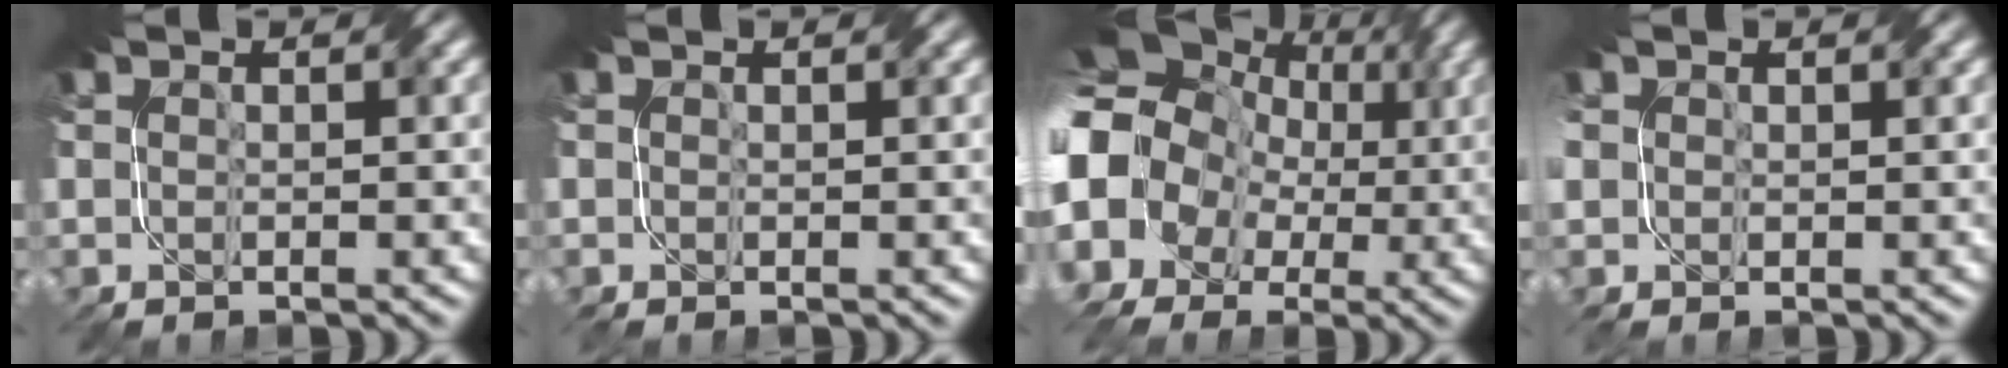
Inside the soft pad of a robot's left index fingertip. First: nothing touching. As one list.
[{"total": 0.0}, {"total": 13.7, "force": [0.5, 11.8, 7.0], "torque": [-0.154, 0.000, -0.022]}, {"total": 1.8, "force": [0.6, 1.4, 0.9], "torque": [-0.016, 0.003, 0.014]}]